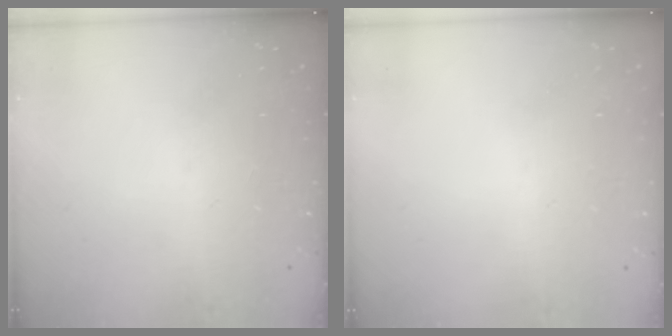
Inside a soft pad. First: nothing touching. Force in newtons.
{"total": 2.4, "press": 2.4, "slide": 0.2}